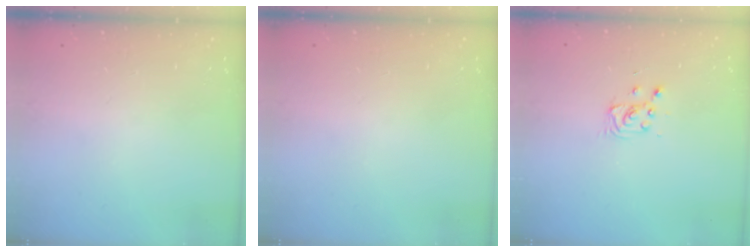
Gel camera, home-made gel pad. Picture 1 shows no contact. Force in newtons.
{"total": 0.0}
{"total": 3.2, "press": 3.2, "slide": 0.4}